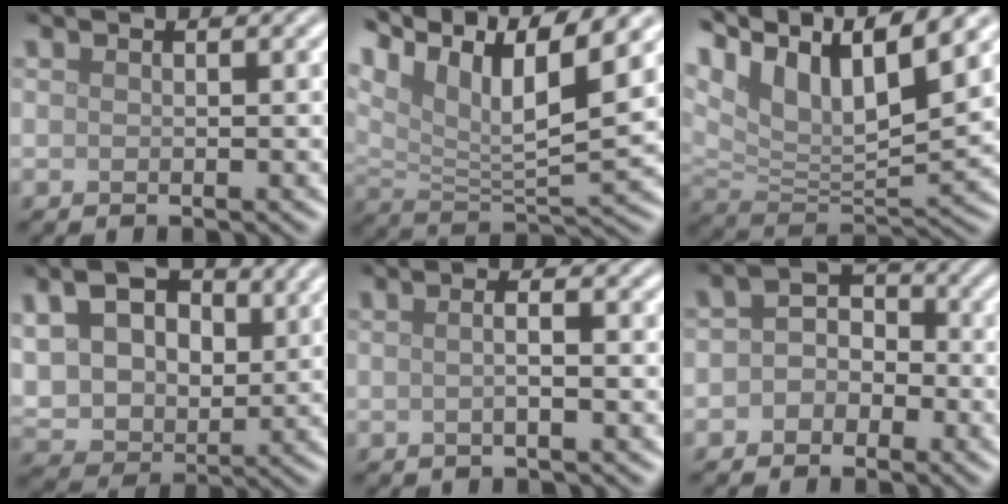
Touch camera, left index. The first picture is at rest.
{"total": 11.4, "force": [7.2, 3.7, 8.0], "torque": [-0.162, 0.011, 0.132]}
{"total": 12.2, "force": [8.1, 4.3, 8.1], "torque": [-0.161, 0.022, 0.142]}
{"total": 8.8, "force": [3.3, 5.9, 5.7], "torque": [-0.131, 0.010, 0.053]}
{"total": 2.3, "force": [0.2, 0.9, 2.1], "torque": [-0.014, -0.002, -0.016]}
{"total": 2.8, "force": [-1.2, 2.3, 1.2], "torque": [0.002, 0.013, -0.034]}